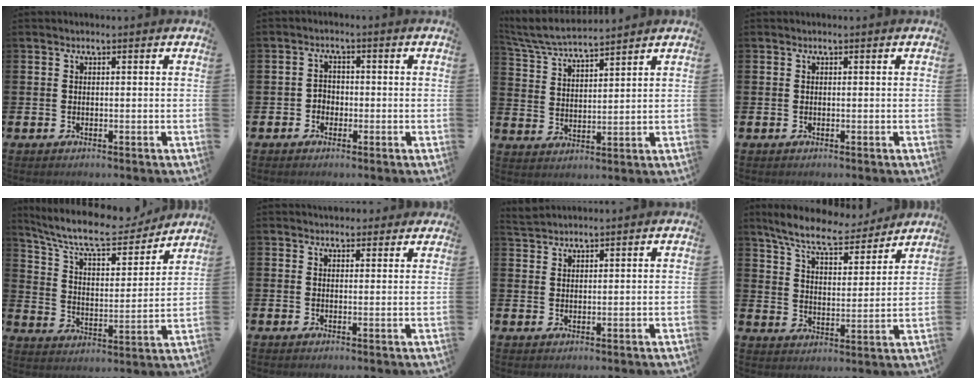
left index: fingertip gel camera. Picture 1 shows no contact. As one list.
[{"total": 2.0, "force": [-1.0, 1.7, 0.5], "torque": [-0.012, 0.006, -0.023]}, {"total": 5.7, "force": [5.5, 0.3, 1.5], "torque": [-0.054, -0.028, 0.097]}, {"total": 0.0}, {"total": 10.4, "force": [9.2, 2.5, 4.0], "torque": [-0.108, -0.058, 0.156]}, {"total": 2.8, "force": [2.6, 1.1, -0.1], "torque": [0.011, -0.009, 0.045]}, {"total": 2.2, "force": [2.2, 0.3, -0.1], "torque": [-0.004, -0.005, 0.042]}, {"total": 8.9, "force": [8.1, 1.6, 3.4], "torque": [-0.095, -0.043, 0.143]}]